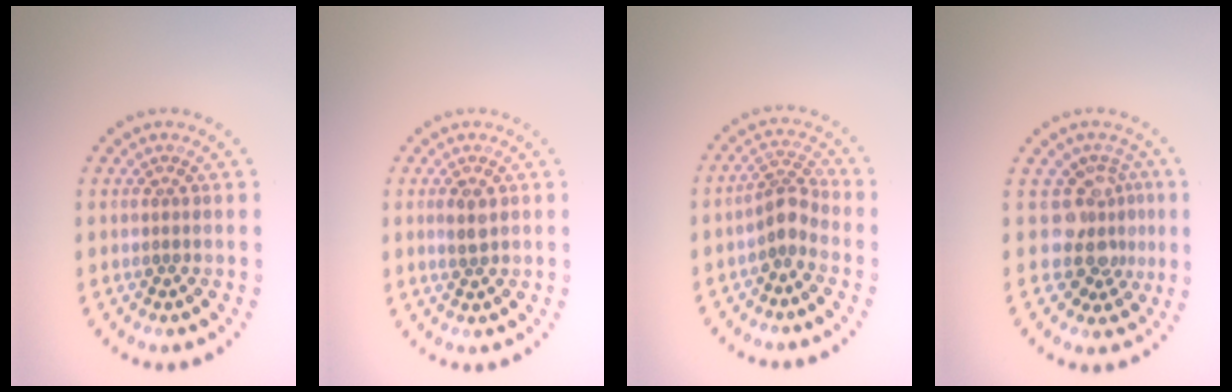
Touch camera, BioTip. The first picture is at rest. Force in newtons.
{"total": 1.5, "press": 1.5, "slide": 0.3}
{"total": 2.5, "press": 1.9, "slide": 1.7}
{"total": 3.7, "press": 2.8, "slide": 2.5}